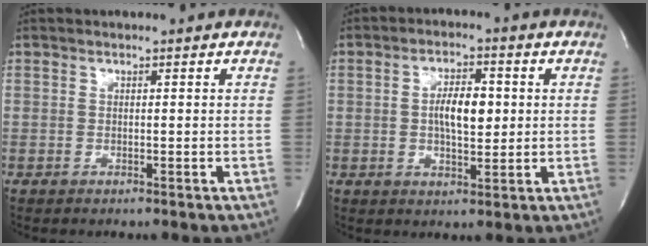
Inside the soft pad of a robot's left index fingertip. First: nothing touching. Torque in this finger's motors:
{"motor_torque": [0.38, 0.33, 0.10, 0.09]}